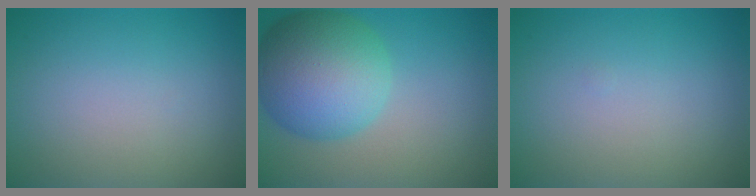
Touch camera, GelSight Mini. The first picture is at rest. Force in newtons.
{"total": 9.6, "press": 9.6, "slide": 0.5}
{"total": 0.0}